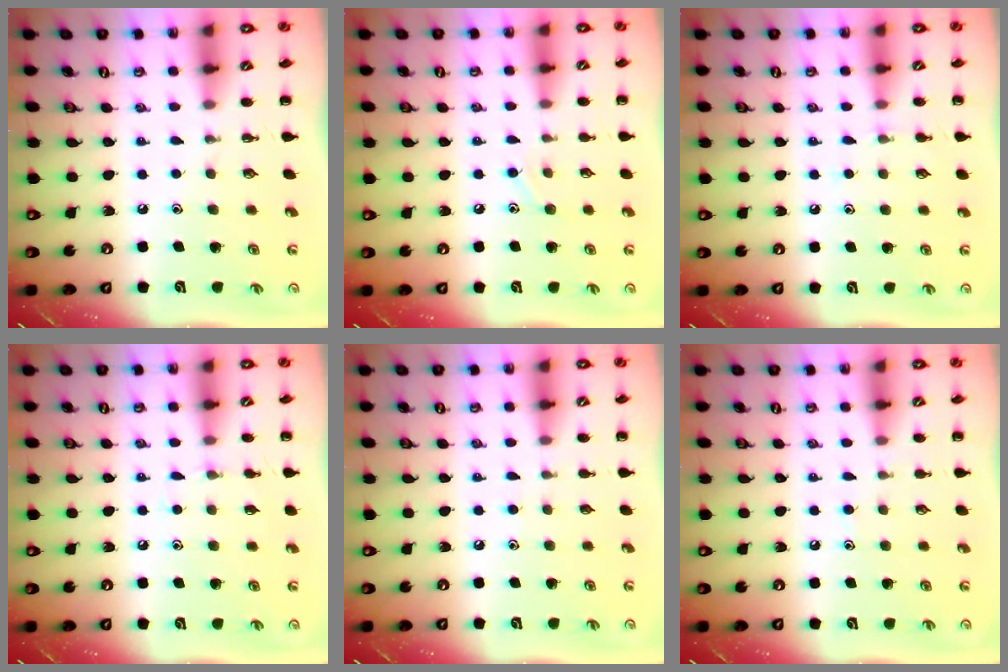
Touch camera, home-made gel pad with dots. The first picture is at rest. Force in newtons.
{"total": 7.5, "press": 7.3, "slide": 2.1}
{"total": 6.9, "press": 6.6, "slide": 2.0}
{"total": 5.5, "press": 5.3, "slide": 1.6}
{"total": 3.1, "press": 2.9, "slide": 1.1}
{"total": 5.4, "press": 4.9, "slide": 2.2}